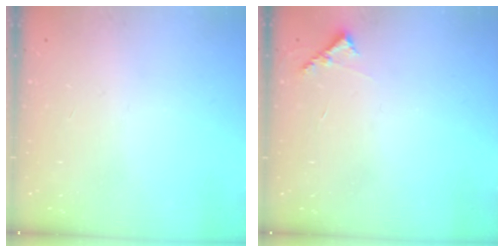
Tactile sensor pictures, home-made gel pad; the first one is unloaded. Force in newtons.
{"total": 5.8, "press": 5.8, "slide": 0.5}